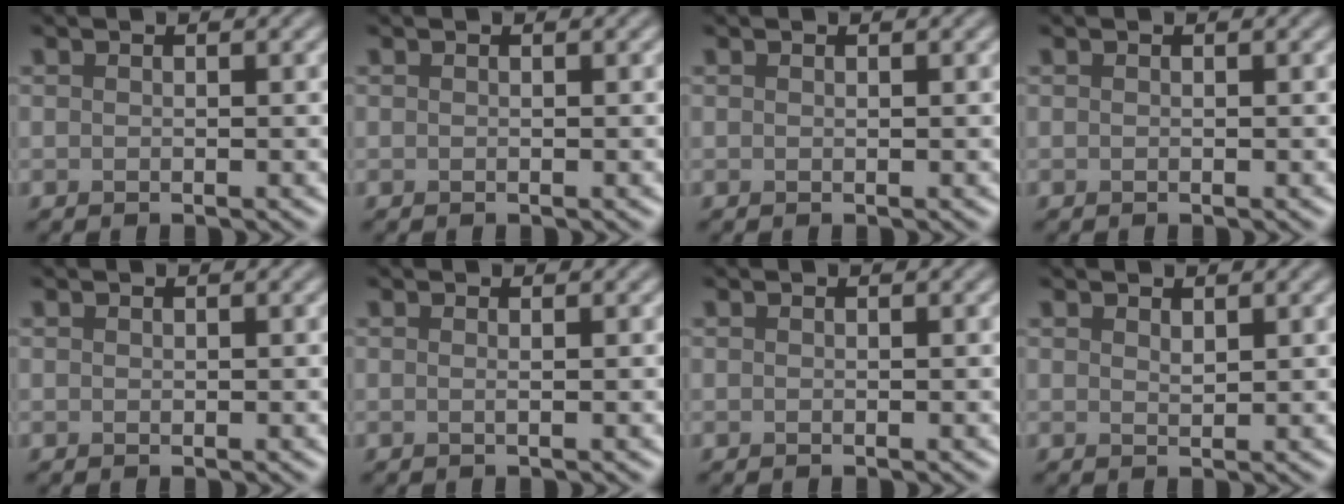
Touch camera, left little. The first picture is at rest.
{"total": 0.0}
{"total": 0.0}
{"total": 0.0}
{"total": 0.0}
{"total": 0.6, "force": [0.0, 0.2, 0.5], "torque": [-0.005, -0.001, -0.002]}
{"total": 0.0}
{"total": 0.8, "force": [0.7, 0.2, 0.4], "torque": [-0.009, -0.001, 0.014]}